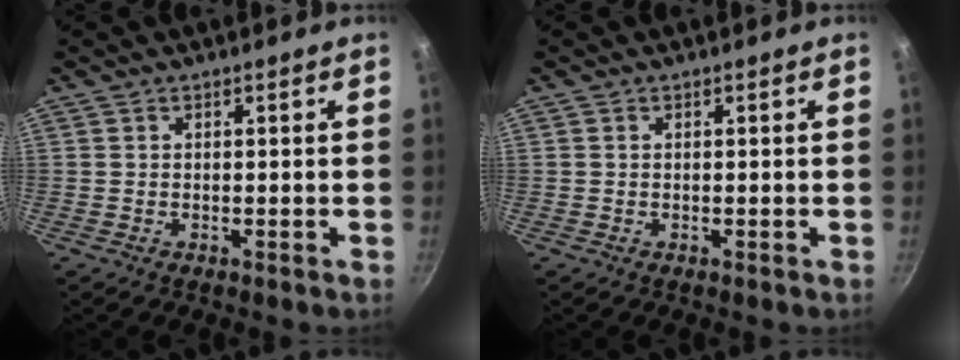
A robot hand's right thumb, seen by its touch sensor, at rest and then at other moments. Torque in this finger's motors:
{"motor_torque": [-0.30, 0.09, -0.20, 0.09, -0.02]}